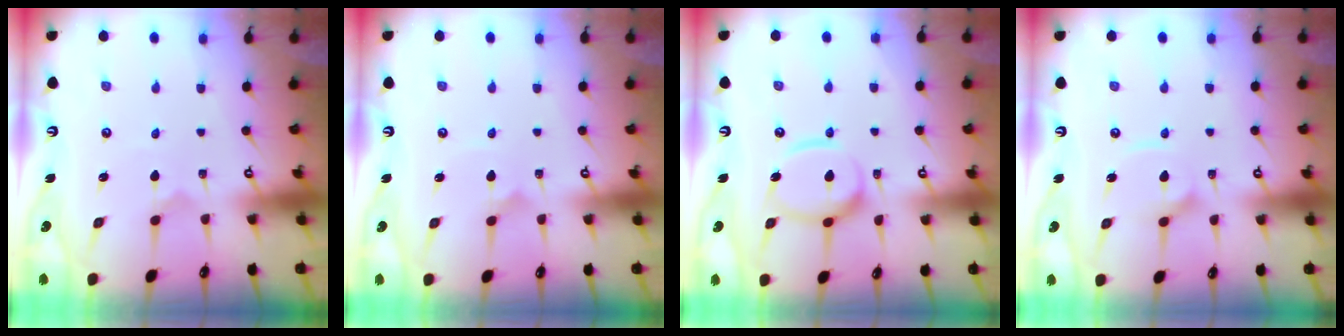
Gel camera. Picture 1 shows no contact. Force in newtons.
{"total": 1.7, "press": 1.7, "slide": 0.0}
{"total": 13.7, "press": 13.6, "slide": 1.5}
{"total": 7.0, "press": 7.0, "slide": 0.5}